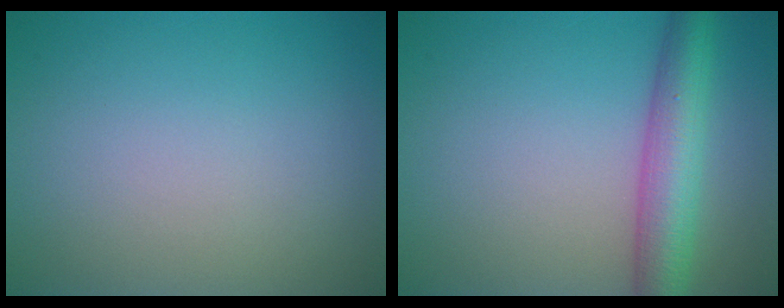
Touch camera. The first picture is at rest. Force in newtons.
{"total": 5.7, "press": 5.7, "slide": 0.1}